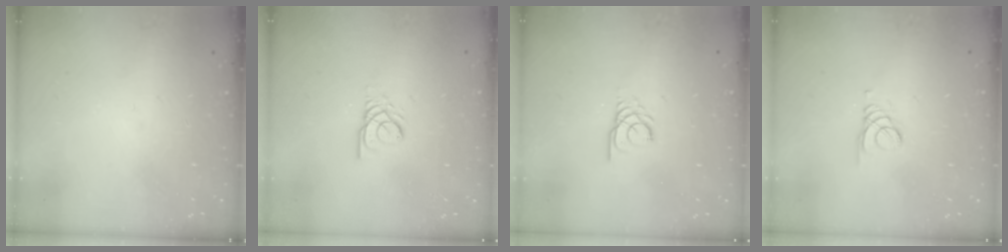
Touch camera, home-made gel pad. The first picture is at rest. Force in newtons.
{"total": 2.6, "press": 2.6, "slide": 0.1}
{"total": 3.0, "press": 3.0, "slide": 0.3}
{"total": 1.5, "press": 1.5, "slide": 0.1}